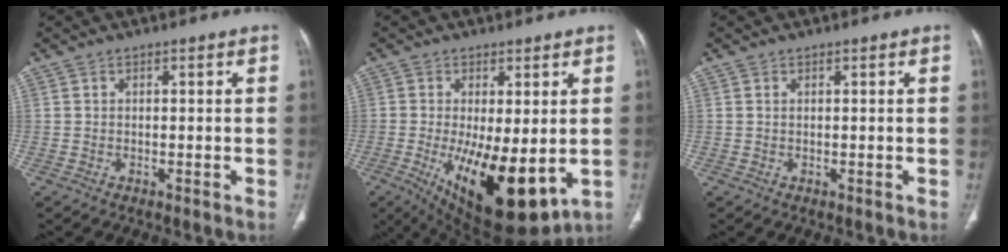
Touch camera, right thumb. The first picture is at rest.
{"total": 17.5, "force": [-3.5, 7.0, 15.6], "torque": [-0.243, -0.031, -0.028]}
{"total": 0.0}